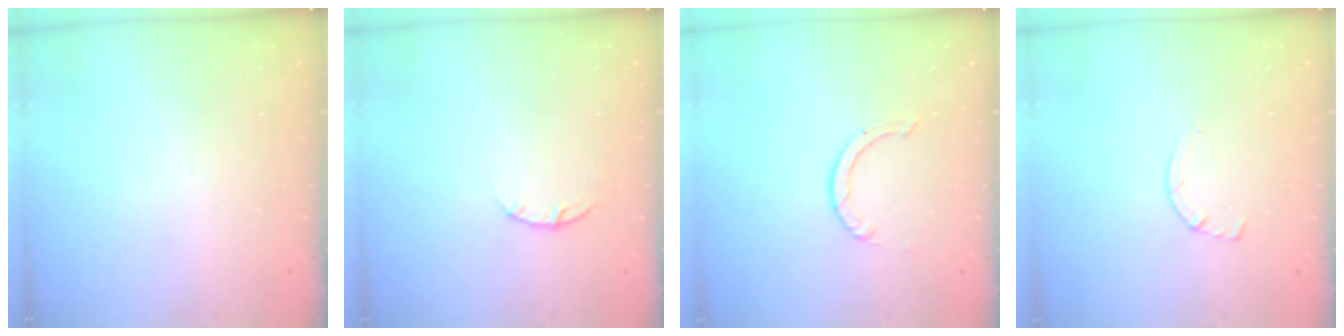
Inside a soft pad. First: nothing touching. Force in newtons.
{"total": 3.8, "press": 3.8, "slide": 0.5}
{"total": 0.9, "press": 0.9, "slide": 0.1}
{"total": 2.9, "press": 2.9, "slide": 0.4}